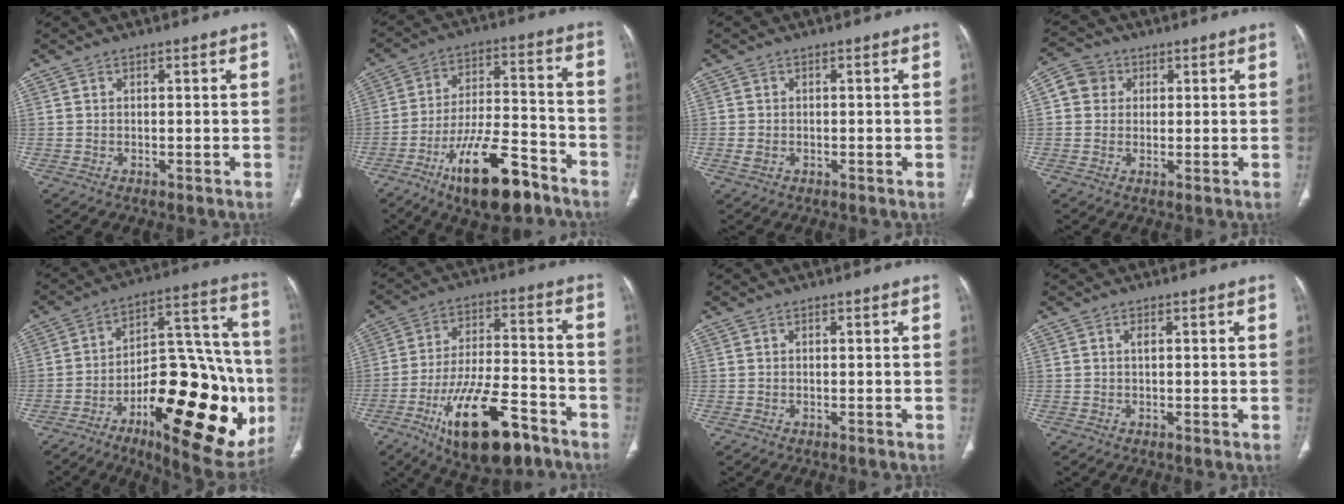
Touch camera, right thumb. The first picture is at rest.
{"total": 16.9, "force": [-10.3, 6.1, 11.9], "torque": [-0.187, 0.067, -0.169]}
{"total": 1.6, "force": [-0.4, 1.3, 0.9], "torque": [-0.019, 0.000, -0.006]}
{"total": 5.1, "force": [1.2, 4.7, 1.5], "torque": [-0.008, 0.008, 0.017]}
{"total": 32.4, "force": [-10.3, 13.4, 27.7], "torque": [-0.353, 0.045, -0.136]}
{"total": 19.1, "force": [-10.7, 7.6, 13.9], "torque": [-0.233, 0.059, -0.170]}
{"total": 0.0}
{"total": 1.4, "force": [0.2, 0.5, 1.3], "torque": [-0.023, 0.000, 0.003]}